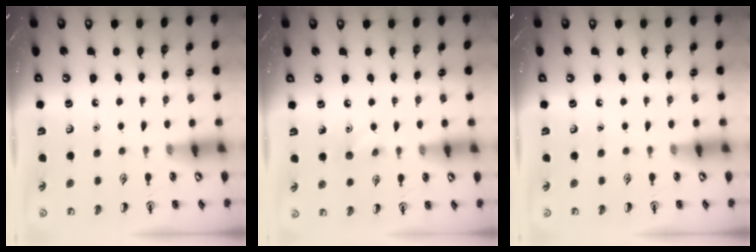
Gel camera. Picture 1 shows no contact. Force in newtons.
{"total": 5.6, "press": 5.4, "slide": 1.6}
{"total": 0.0}